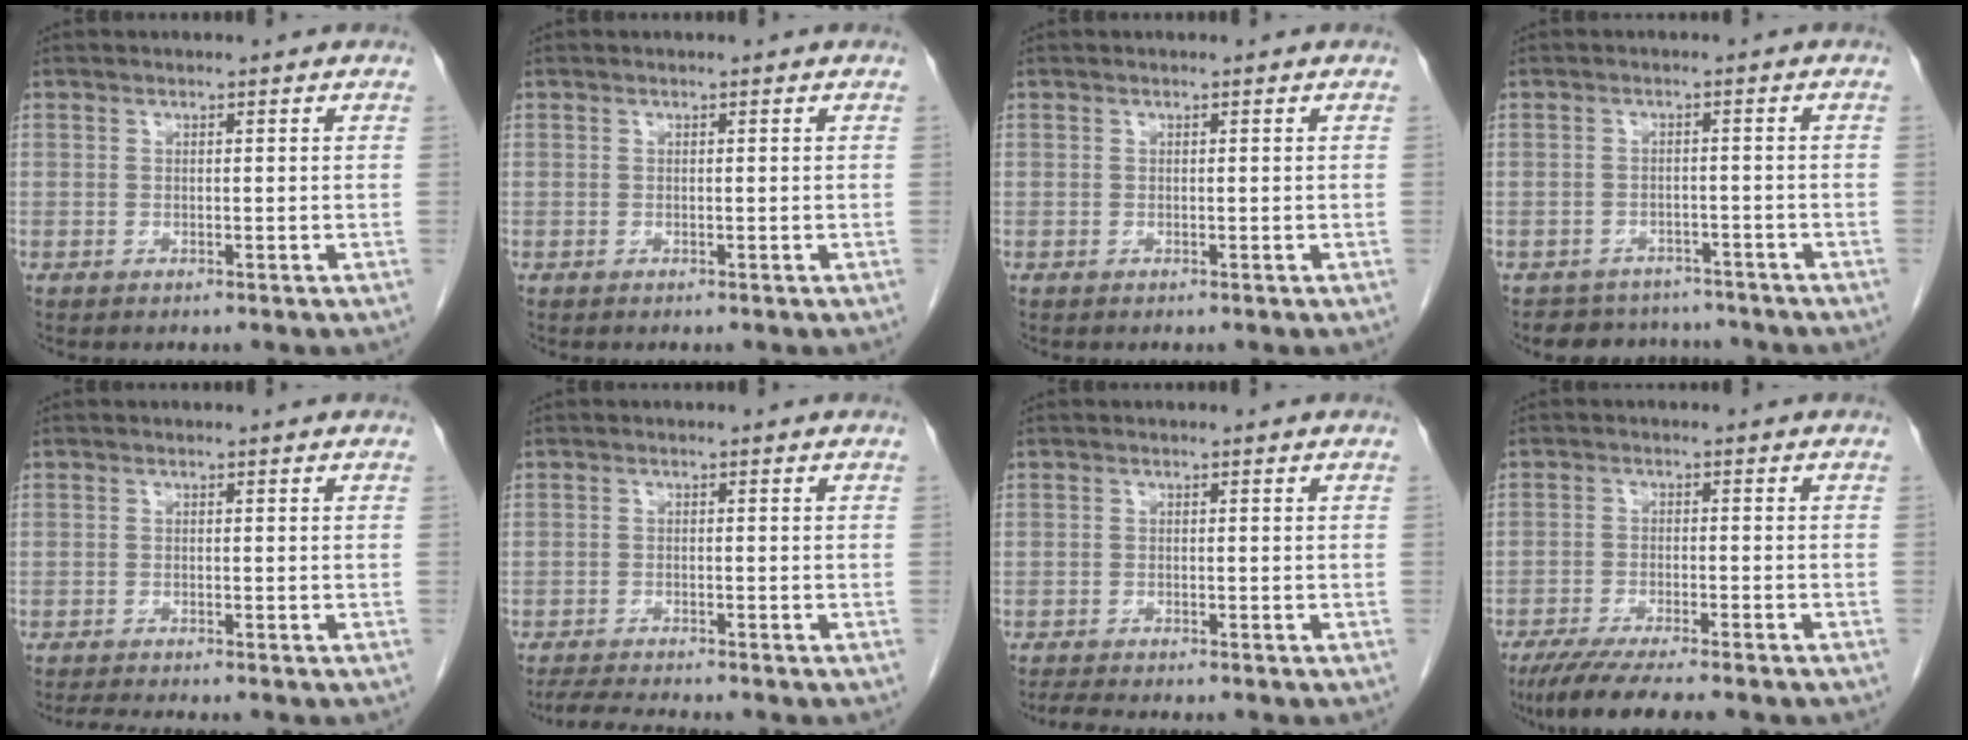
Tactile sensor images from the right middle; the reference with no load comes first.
{"total": 0.0}
{"total": 0.0}
{"total": 6.2, "force": [-5.5, 2.8, -0.1], "torque": [0.012, 0.016, -0.071]}
{"total": 2.0, "force": [-1.8, -0.5, 0.7], "torque": [-0.017, -0.009, -0.036]}
{"total": 4.3, "force": [-4.0, -0.3, 1.5], "torque": [-0.026, -0.019, -0.068]}
{"total": 2.8, "force": [-2.5, 0.1, 1.2], "torque": [-0.022, -0.009, -0.041]}
{"total": 10.0, "force": [-8.1, 0.7, 5.8], "torque": [-0.085, -0.022, -0.123]}